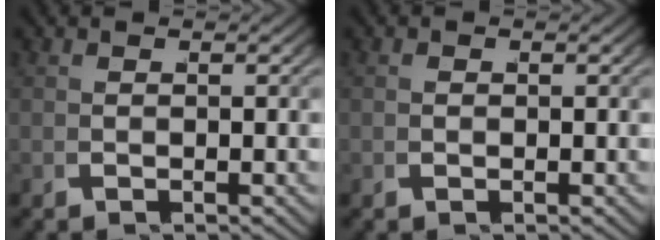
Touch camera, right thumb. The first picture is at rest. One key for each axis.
{"total": 0.6, "fx": 0.0, "fy": 0.5, "fz": 0.2, "tx": -0.005, "ty": -0.001, "tz": 0.000}